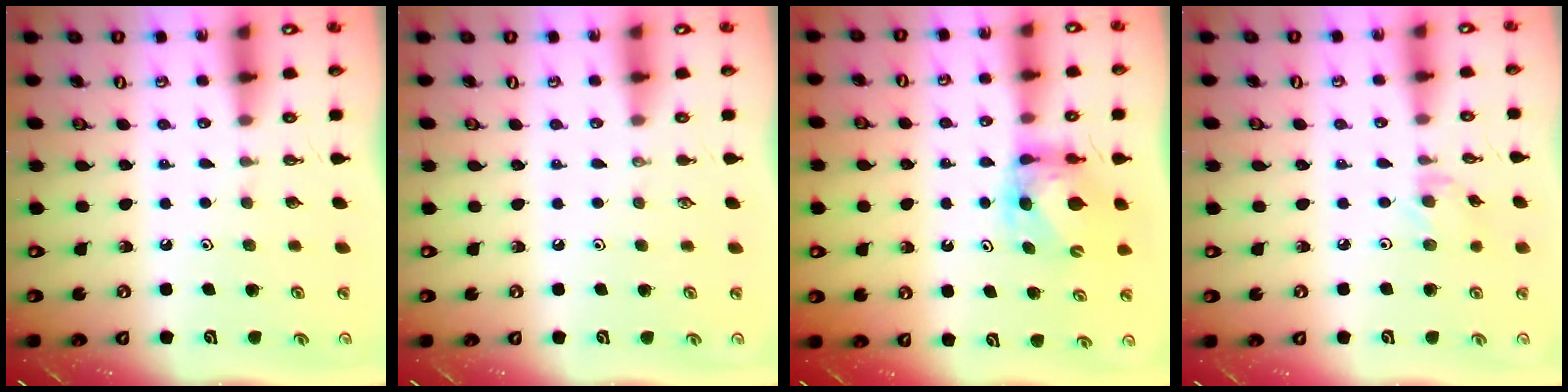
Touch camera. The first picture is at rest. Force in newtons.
{"total": 0.0}
{"total": 6.3, "press": 6.3, "slide": 0.3}
{"total": 4.1, "press": 4.1, "slide": 0.6}